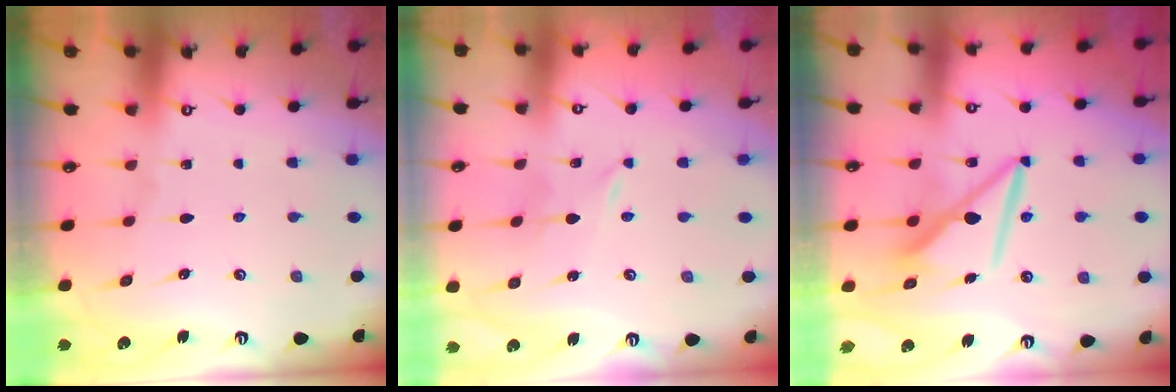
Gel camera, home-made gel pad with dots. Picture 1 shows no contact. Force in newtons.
{"total": 2.0, "press": 2.0, "slide": 0.3}
{"total": 9.1, "press": 9.1, "slide": 0.8}